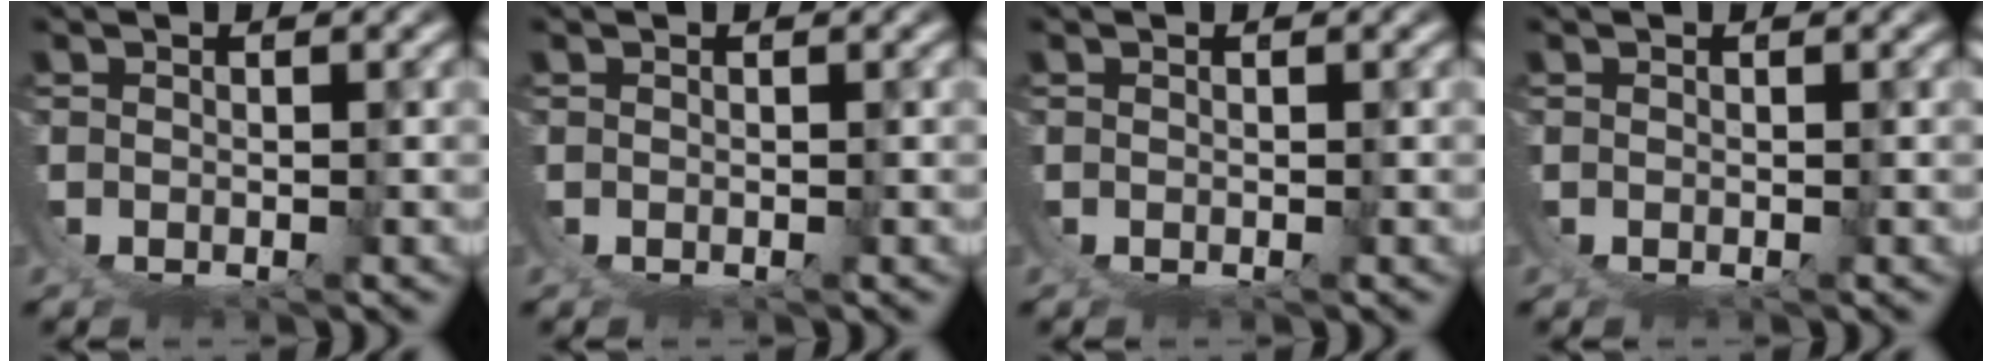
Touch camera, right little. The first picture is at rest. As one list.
[{"total": 0.0}, {"total": 0.0}, {"total": 0.0}]